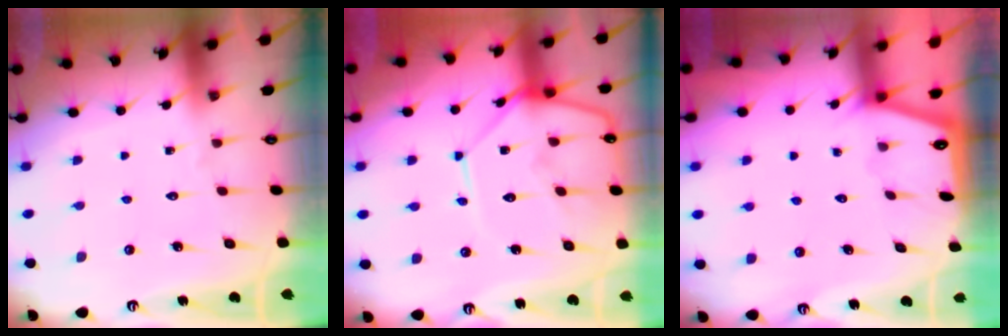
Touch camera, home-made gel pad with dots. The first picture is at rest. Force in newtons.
{"total": 12.4, "press": 12.3, "slide": 1.3}
{"total": 0.7, "press": 0.6, "slide": 0.2}